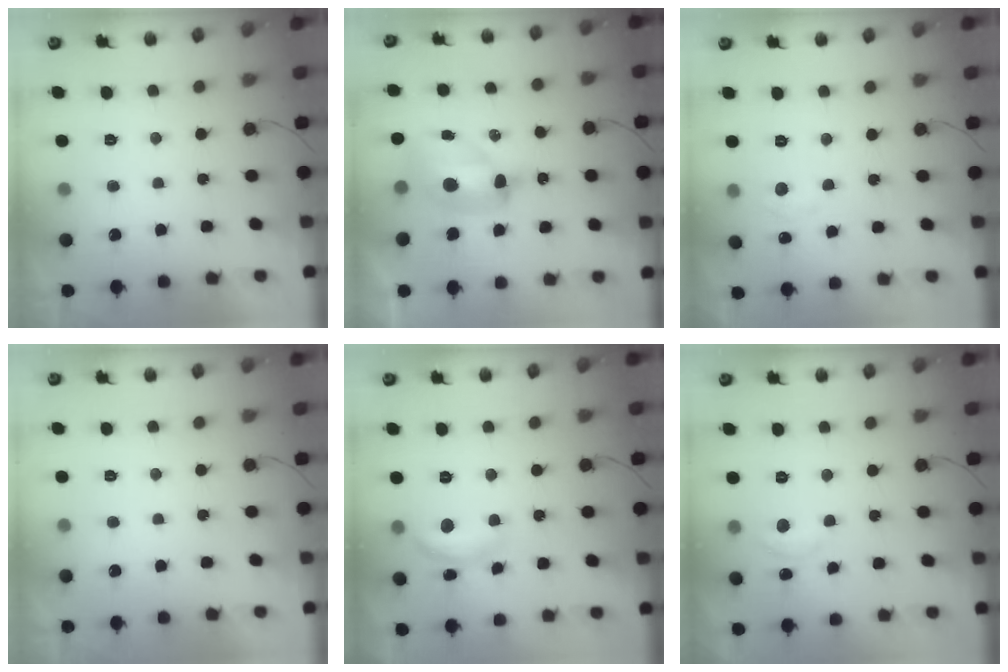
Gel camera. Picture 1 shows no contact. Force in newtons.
{"total": 10.7, "press": 10.6, "slide": 1.1}
{"total": 5.0, "press": 4.9, "slide": 0.6}
{"total": 0.0}
{"total": 10.9, "press": 10.9, "slide": 0.6}
{"total": 4.5, "press": 4.5, "slide": 0.5}